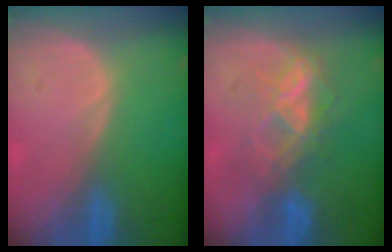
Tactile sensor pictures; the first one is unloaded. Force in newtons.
{"total": 5.8, "press": 5.7, "slide": 1.3}